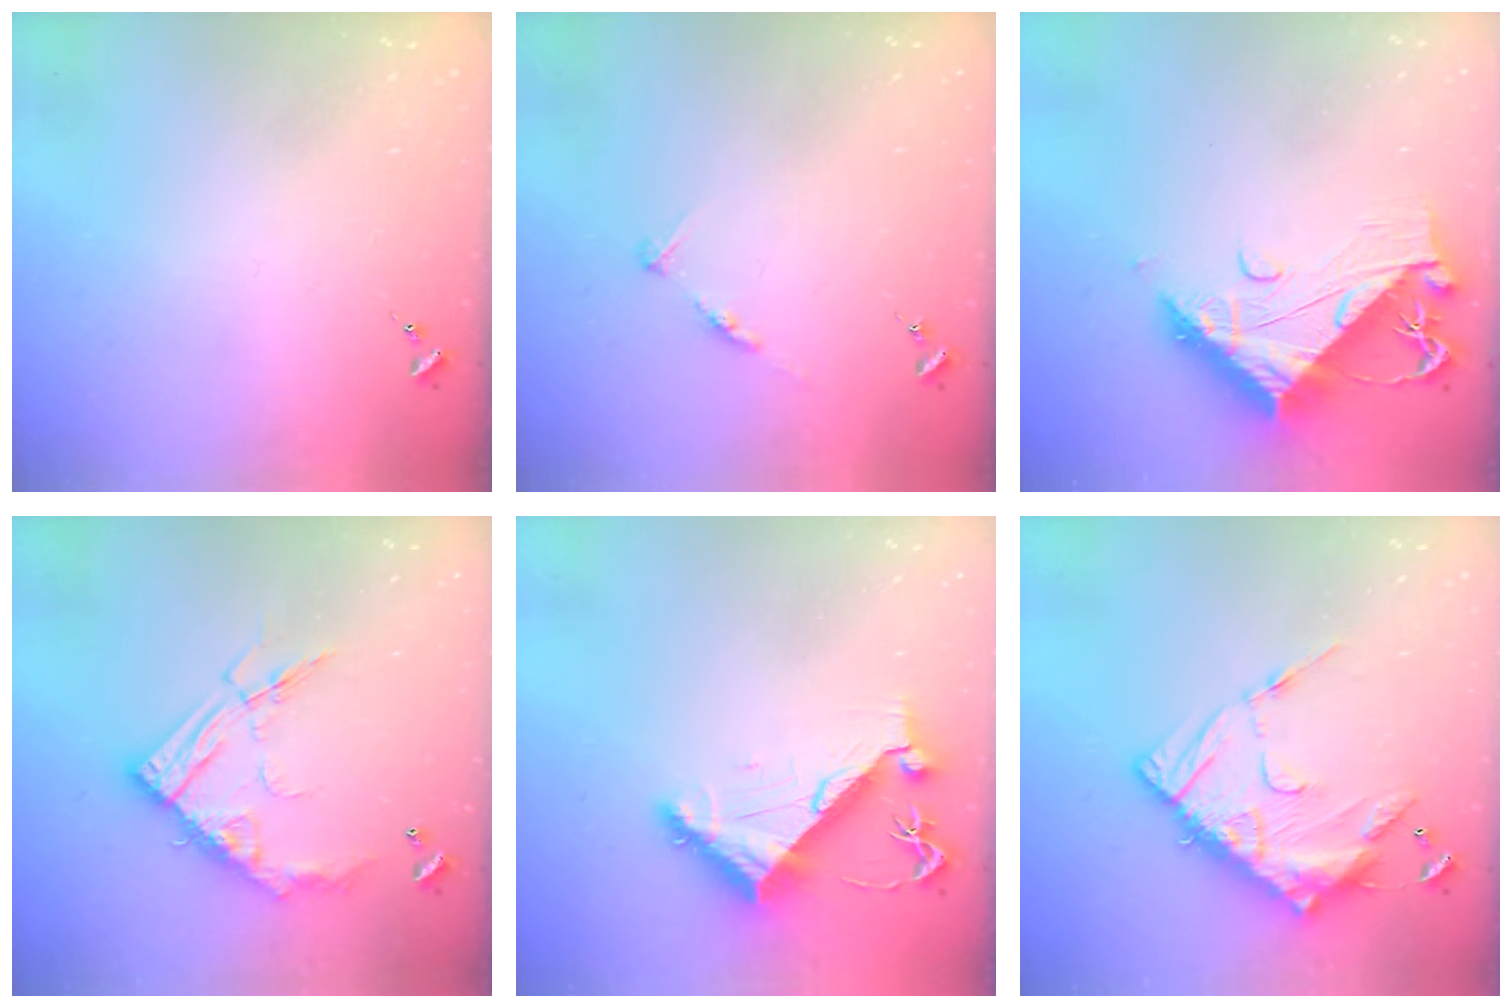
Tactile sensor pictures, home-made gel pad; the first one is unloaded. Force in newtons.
{"total": 5.8, "press": 5.8, "slide": 0.6}
{"total": 13.0, "press": 12.9, "slide": 1.3}
{"total": 17.2, "press": 17.1, "slide": 1.4}
{"total": 8.5, "press": 8.4, "slide": 1.4}
{"total": 16.0, "press": 15.9, "slide": 1.5}